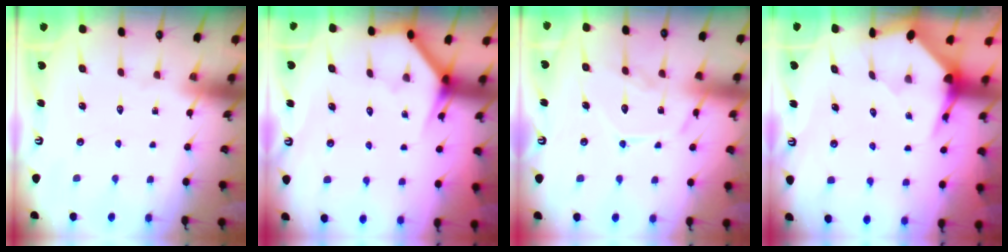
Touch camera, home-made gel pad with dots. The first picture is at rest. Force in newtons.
{"total": 3.8, "press": 3.8, "slide": 0.3}
{"total": 12.3, "press": 12.3, "slide": 1.0}
{"total": 3.5, "press": 3.5, "slide": 0.4}